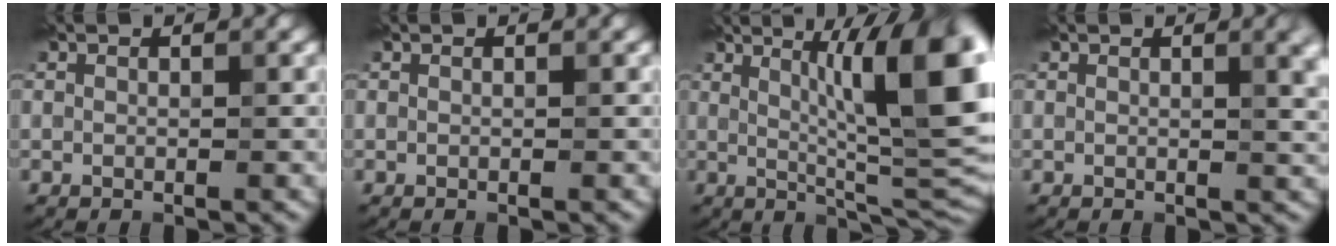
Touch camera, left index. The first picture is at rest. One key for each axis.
{"total": 0.0}
{"total": 11.7, "fx": 3.0, "fy": 2.5, "fz": 11.1, "tx": -0.139, "ty": 0.007, "tz": 0.052}
{"total": 3.5, "fx": 1.3, "fy": 1.2, "fz": 3.1, "tx": -0.039, "ty": 0.002, "tz": 0.020}